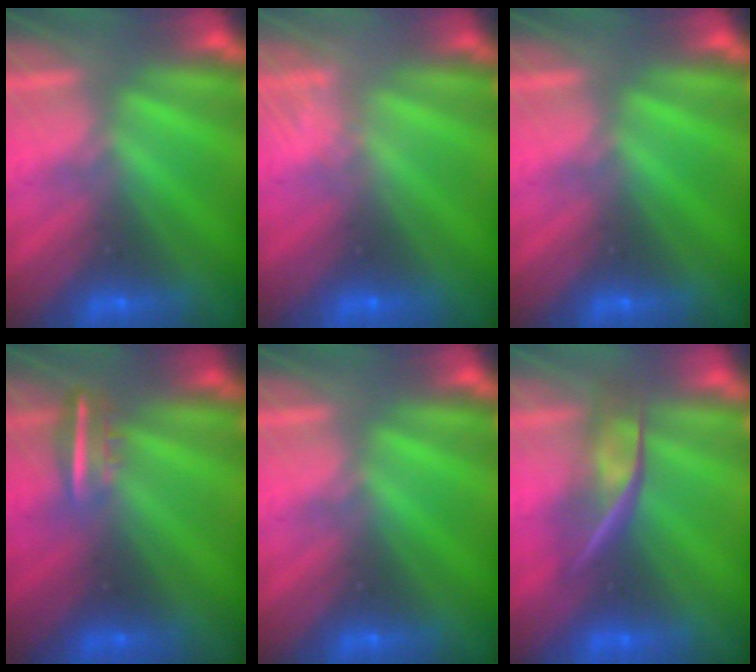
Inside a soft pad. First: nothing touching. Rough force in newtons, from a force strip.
{"total": 1.6}
{"total": 0.0}
{"total": 5.2}
{"total": 0.0}
{"total": 2.4}